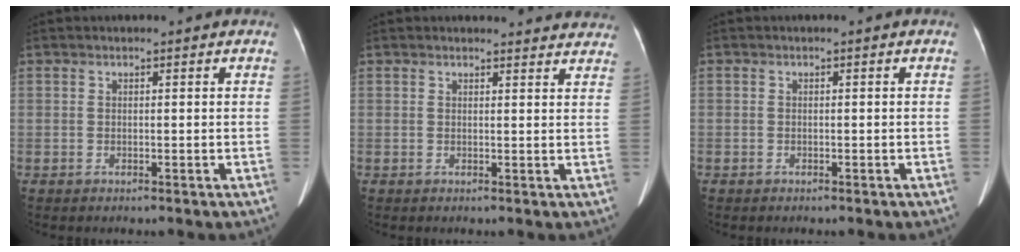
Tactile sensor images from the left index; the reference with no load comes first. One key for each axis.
{"total": 11.7, "fx": 11.3, "fy": 2.5, "fz": 1.5, "tx": 0.021, "ty": -0.007, "tz": 0.097}
{"total": 0.6, "fx": -0.3, "fy": 0.5, "fz": -0.1, "tx": 0.007, "ty": 0.008, "tz": -0.008}